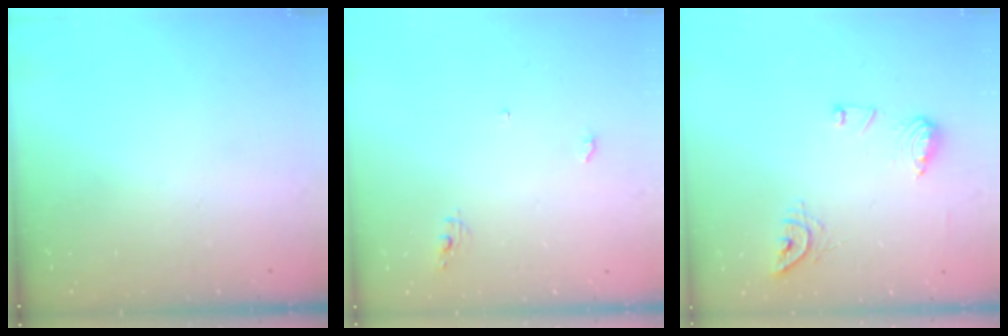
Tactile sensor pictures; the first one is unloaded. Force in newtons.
{"total": 4.1, "press": 4.1, "slide": 0.3}
{"total": 9.8, "press": 9.8, "slide": 0.6}